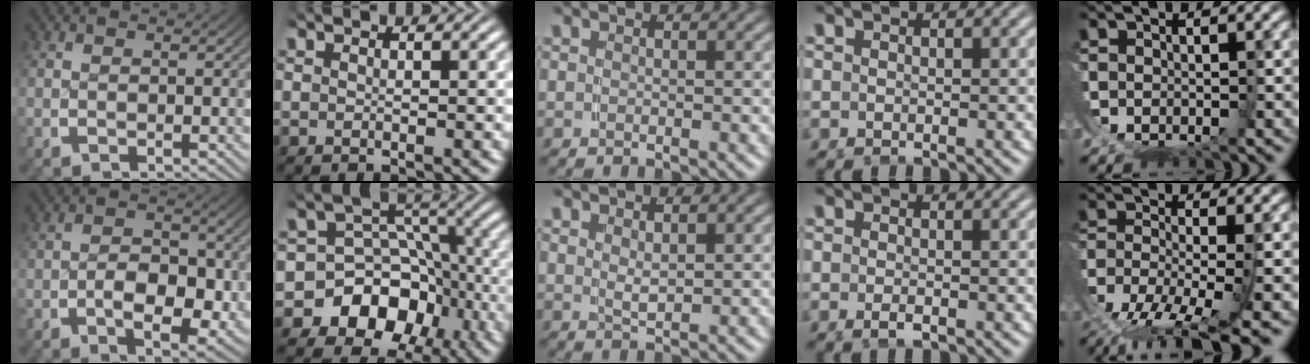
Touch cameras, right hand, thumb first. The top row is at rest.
{"thumb": {"total": 5.2, "force": [-0.9, 3.0, 4.2], "torque": [-0.066, -0.017, -0.012]}, "index": {"total": 13.6, "force": [-4.7, 11.4, 5.7], "torque": [-0.129, -0.062, -0.065]}, "middle": {"total": 1.4, "force": [0.9, -0.3, 1.1], "torque": [-0.018, -0.008, 0.024]}, "ring": {"total": 1.0, "force": [-0.8, 0.4, 0.5], "torque": [-0.015, -0.005, -0.015]}, "little": {"total": 7.0, "force": [-4.7, 1.4, 5.0], "torque": [-0.094, -0.035, -0.055]}}